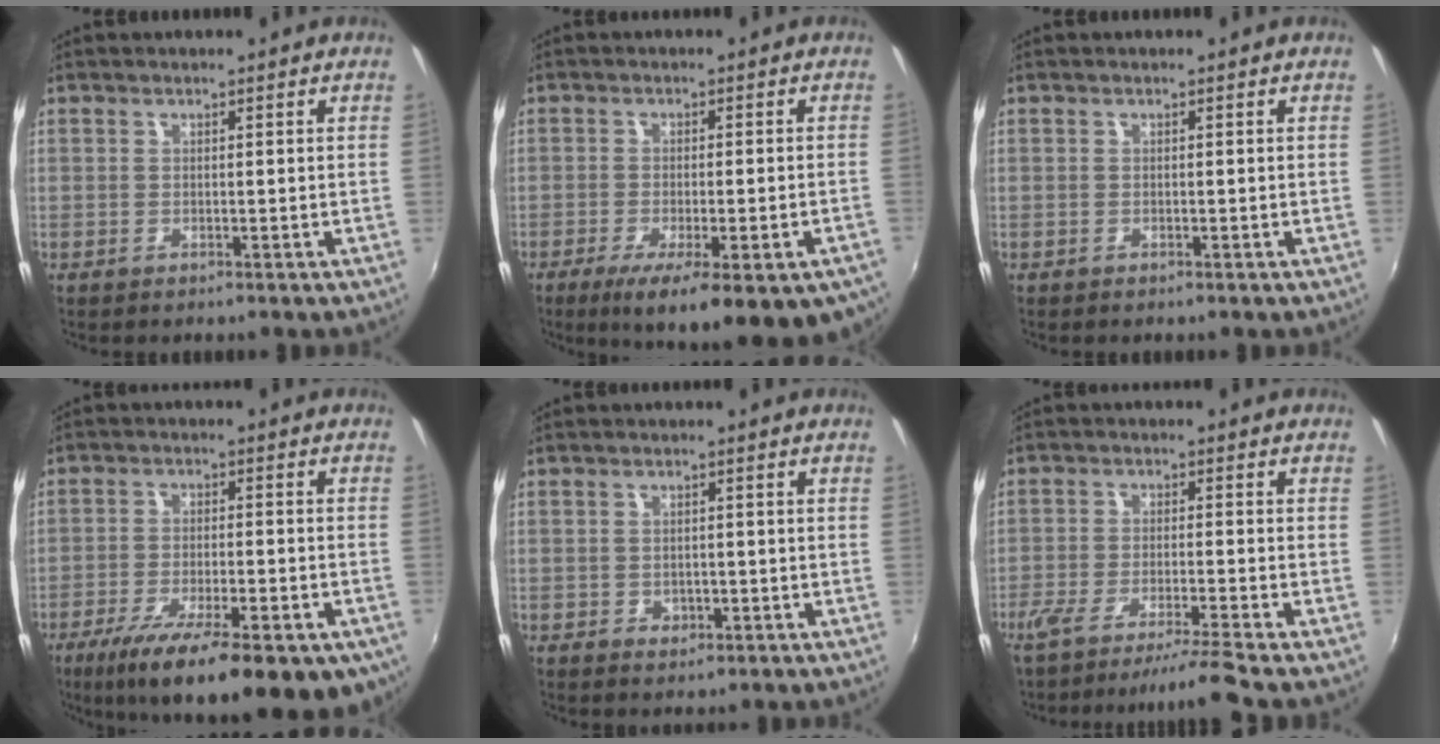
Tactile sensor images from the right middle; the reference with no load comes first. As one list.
[{"total": 17.5, "force": [-10.8, 4.7, 13.0], "torque": [-0.200, -0.054, -0.144]}, {"total": 0.0}, {"total": 22.1, "force": [-13.6, 6.7, 16.1], "torque": [-0.271, -0.061, -0.193]}, {"total": 2.4, "force": [-0.9, 1.9, 1.2], "torque": [-0.022, -0.001, -0.010]}, {"total": 8.5, "force": [-7.4, -1.7, 3.8], "torque": [-0.077, -0.012, -0.124]}]